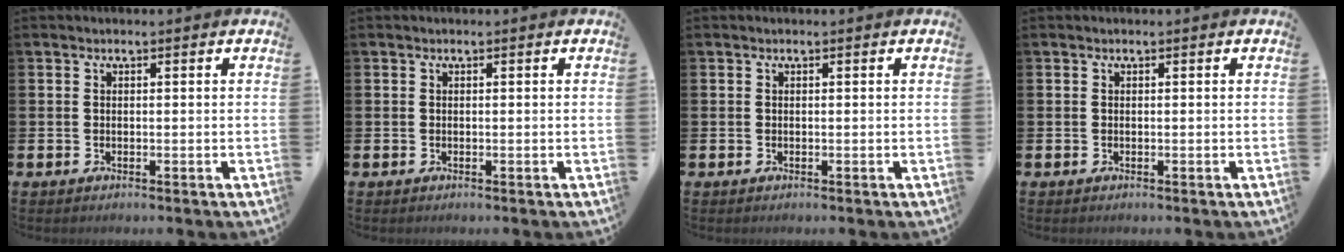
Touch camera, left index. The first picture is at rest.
{"total": 0.0}
{"total": 0.0}
{"total": 0.0}